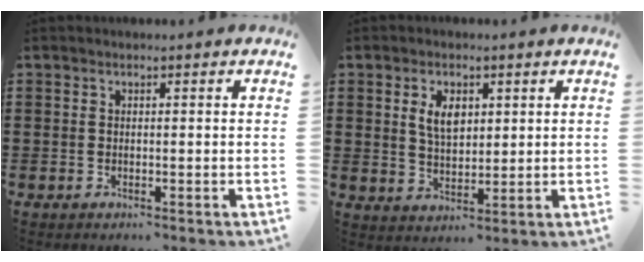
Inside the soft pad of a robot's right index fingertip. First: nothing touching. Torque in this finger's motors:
{"motor_torque": [0.90, 0.76, 0.13, 0.08]}